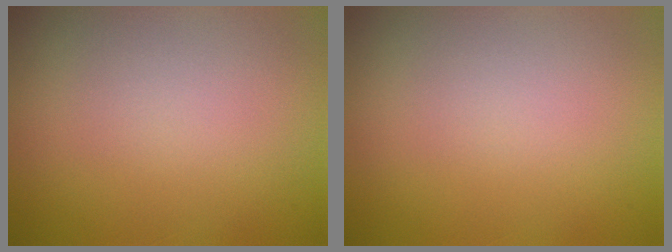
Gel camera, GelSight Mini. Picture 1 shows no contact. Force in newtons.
{"total": 0.0}